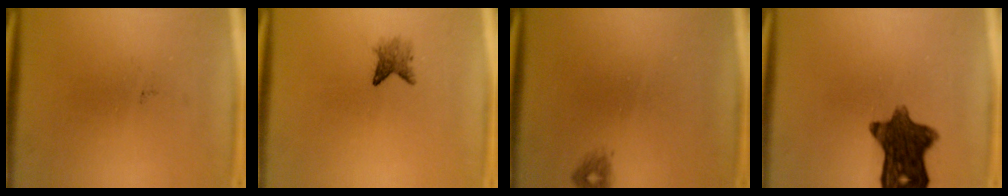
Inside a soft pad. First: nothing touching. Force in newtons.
{"total": 2.2}
{"total": 0.9}
{"total": 10.6}